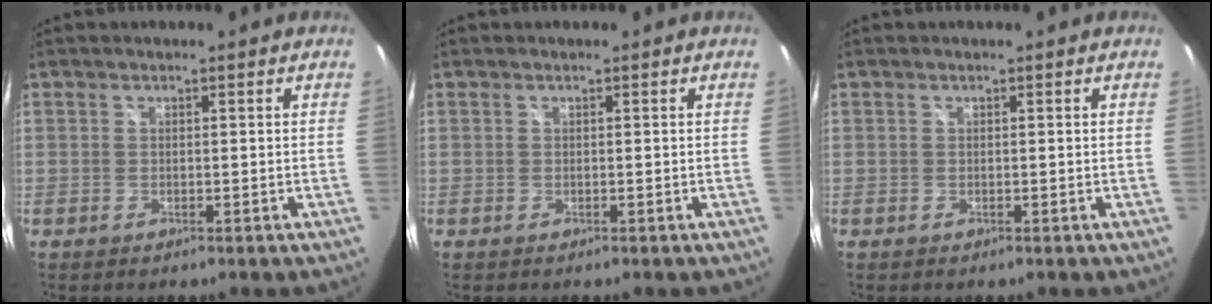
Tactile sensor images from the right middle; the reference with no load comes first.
{"total": 0.0}
{"total": 0.0}